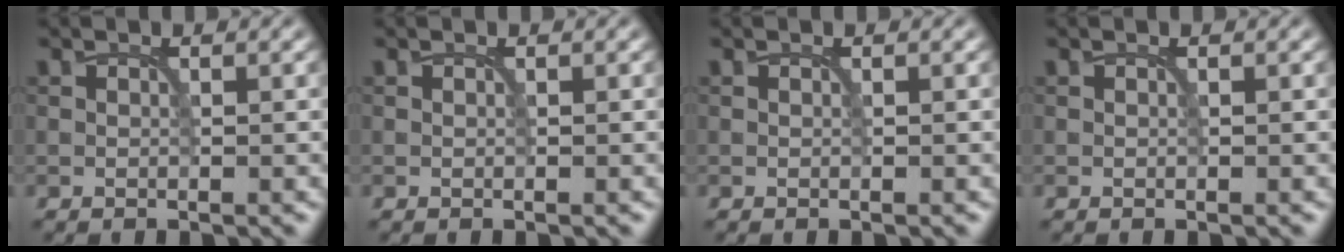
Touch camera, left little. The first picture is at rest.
{"total": 0.0}
{"total": 0.0}
{"total": 0.0}